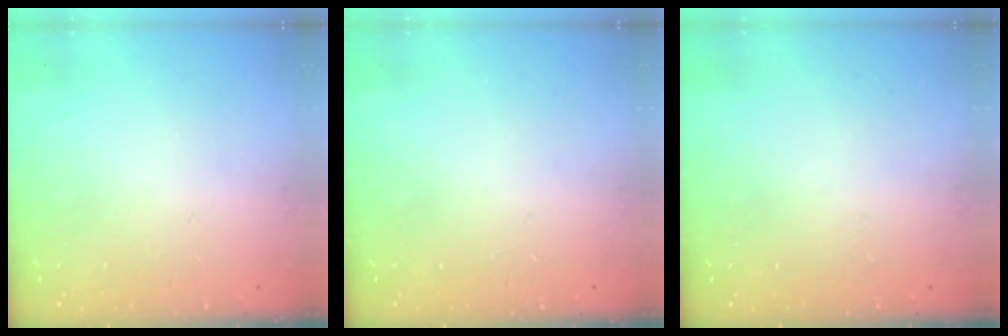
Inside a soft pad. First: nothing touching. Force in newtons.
{"total": 0.0}
{"total": 0.0}